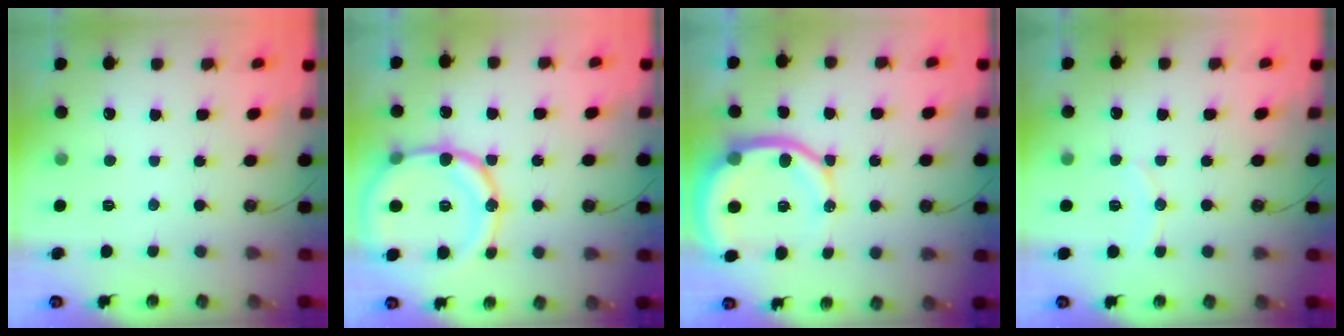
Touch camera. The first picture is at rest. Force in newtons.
{"total": 19.2, "press": 18.9, "slide": 3.4}
{"total": 12.9, "press": 12.8, "slide": 1.6}
{"total": 5.6, "press": 5.5, "slide": 0.6}